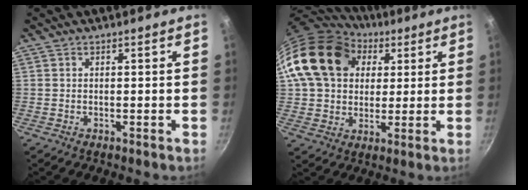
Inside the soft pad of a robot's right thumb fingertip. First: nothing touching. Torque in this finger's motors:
{"motor_torque": [0.85, 4.16, 0.86, -0.70, 0.21]}